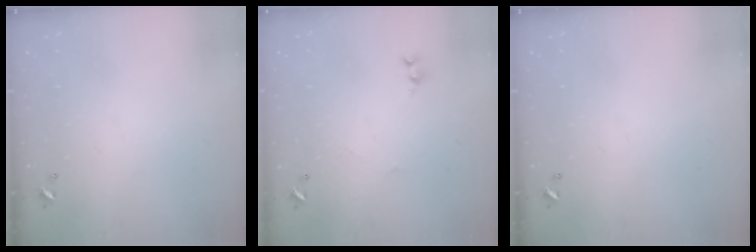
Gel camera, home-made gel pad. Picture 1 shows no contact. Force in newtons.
{"total": 1.6, "press": 1.6, "slide": 0.2}
{"total": 0.0}